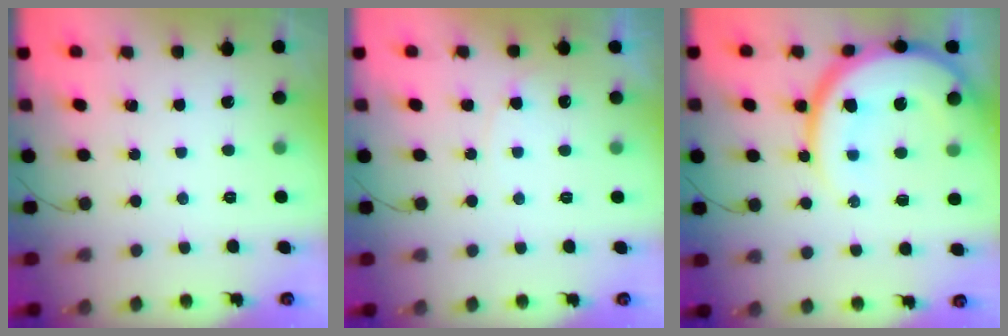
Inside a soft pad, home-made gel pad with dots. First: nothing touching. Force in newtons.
{"total": 5.6, "press": 5.5, "slide": 0.4}
{"total": 19.1, "press": 19.0, "slide": 1.9}